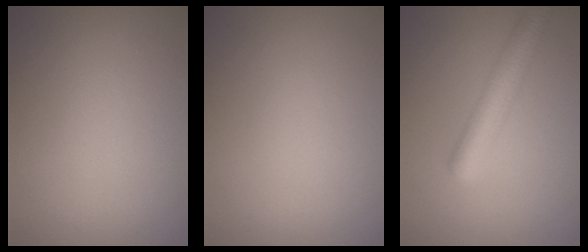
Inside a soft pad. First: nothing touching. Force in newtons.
{"total": 0.0}
{"total": 4.9, "press": 4.9, "slide": 0.2}